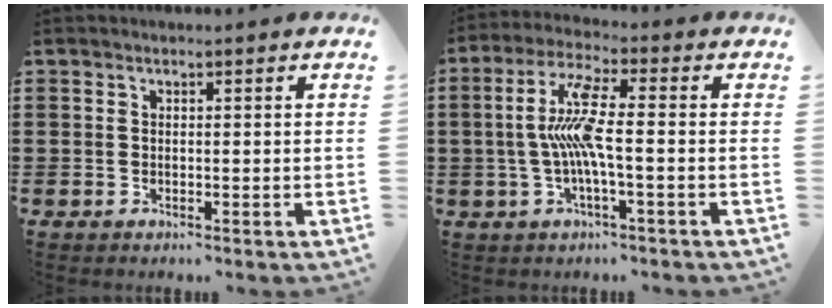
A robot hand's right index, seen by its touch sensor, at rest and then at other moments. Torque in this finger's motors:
{"motor_torque": [1.92, -0.20, 0.47, 0.21]}